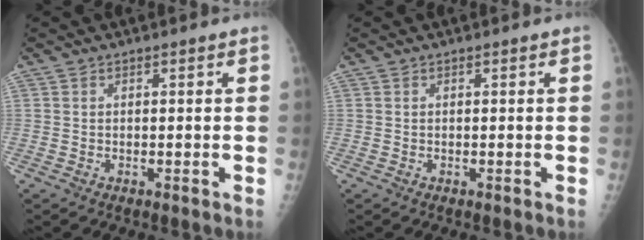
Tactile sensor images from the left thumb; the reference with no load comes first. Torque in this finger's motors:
{"motor_torque": [0.00, 0.00, -0.05, -0.01, 0.00]}